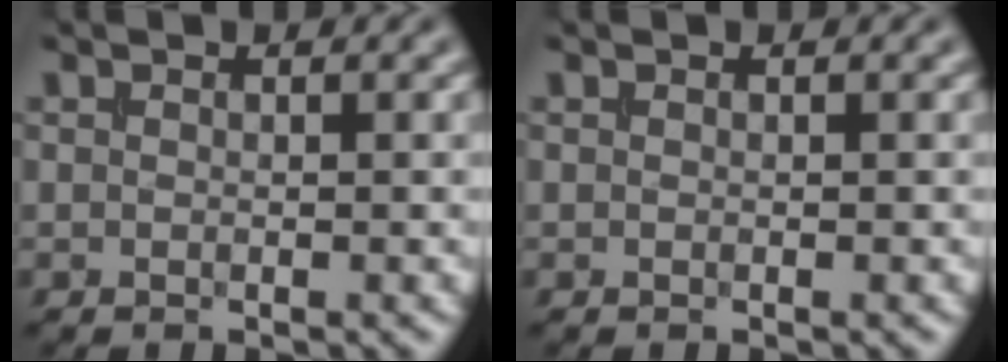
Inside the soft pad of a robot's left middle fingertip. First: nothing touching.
{"total": 0.0}